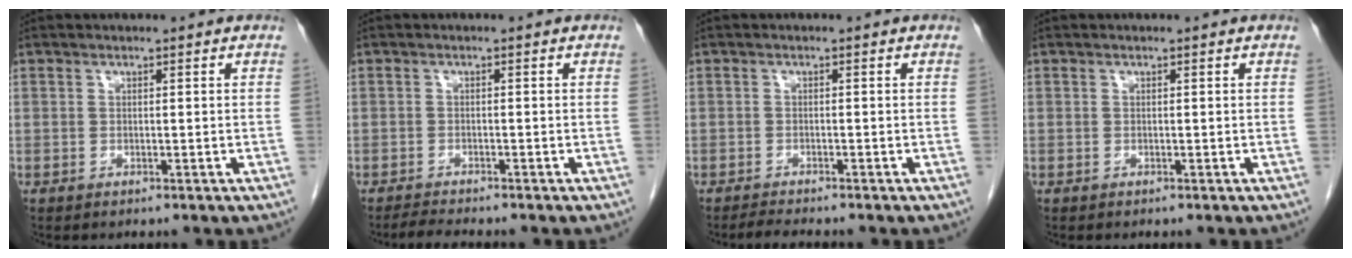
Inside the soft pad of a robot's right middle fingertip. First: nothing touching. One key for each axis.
{"total": 2.3, "fx": -2.2, "fy": -0.4, "fz": 0.6, "tx": -0.023, "ty": -0.013, "tz": -0.039}
{"total": 2.1, "fx": -2.0, "fy": -0.3, "fz": 0.7, "tx": -0.023, "ty": -0.012, "tz": -0.035}
{"total": 0.0}